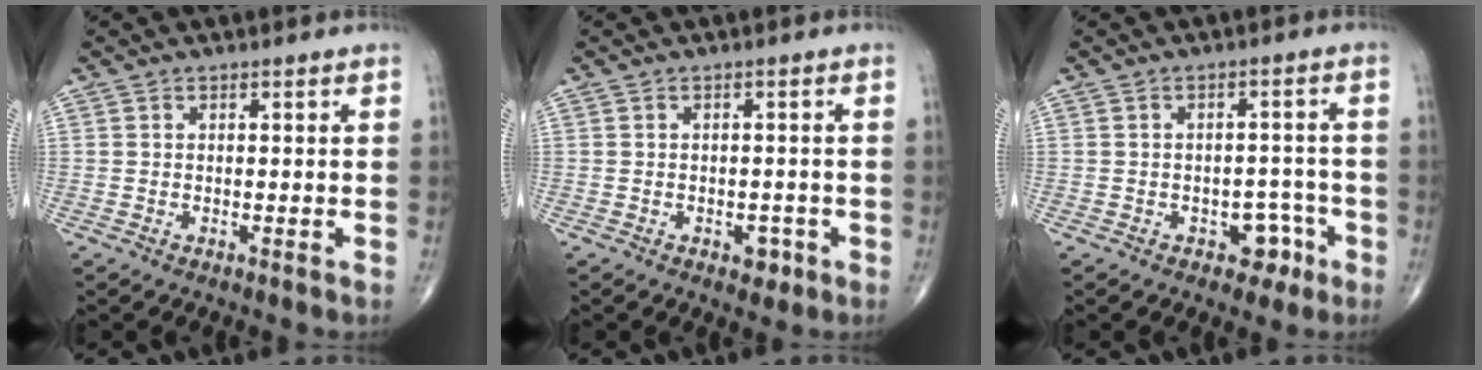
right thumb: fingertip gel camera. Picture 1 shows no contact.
{"total": 2.5, "force": [-1.1, 1.7, 1.5], "torque": [-0.006, 0.005, -0.011]}
{"total": 4.9, "force": [-2.5, 3.4, 2.6], "torque": [-0.005, 0.027, -0.030]}